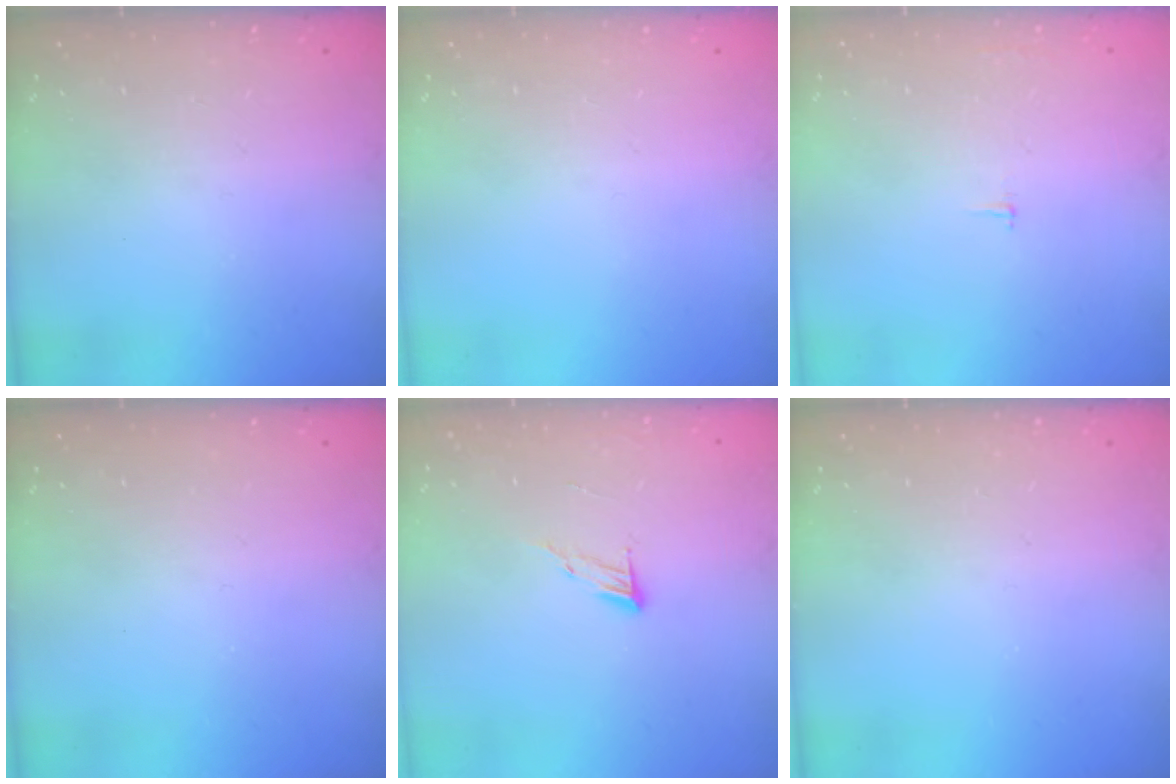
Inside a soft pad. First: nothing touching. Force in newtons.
{"total": 0.0}
{"total": 1.8, "press": 1.8, "slide": 0.1}
{"total": 0.0}
{"total": 5.0, "press": 4.9, "slide": 0.5}
{"total": 0.0}